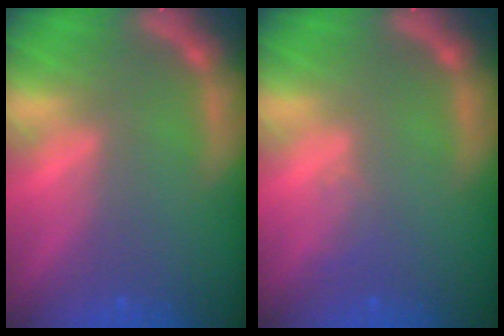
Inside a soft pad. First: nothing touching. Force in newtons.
{"total": 1.0}